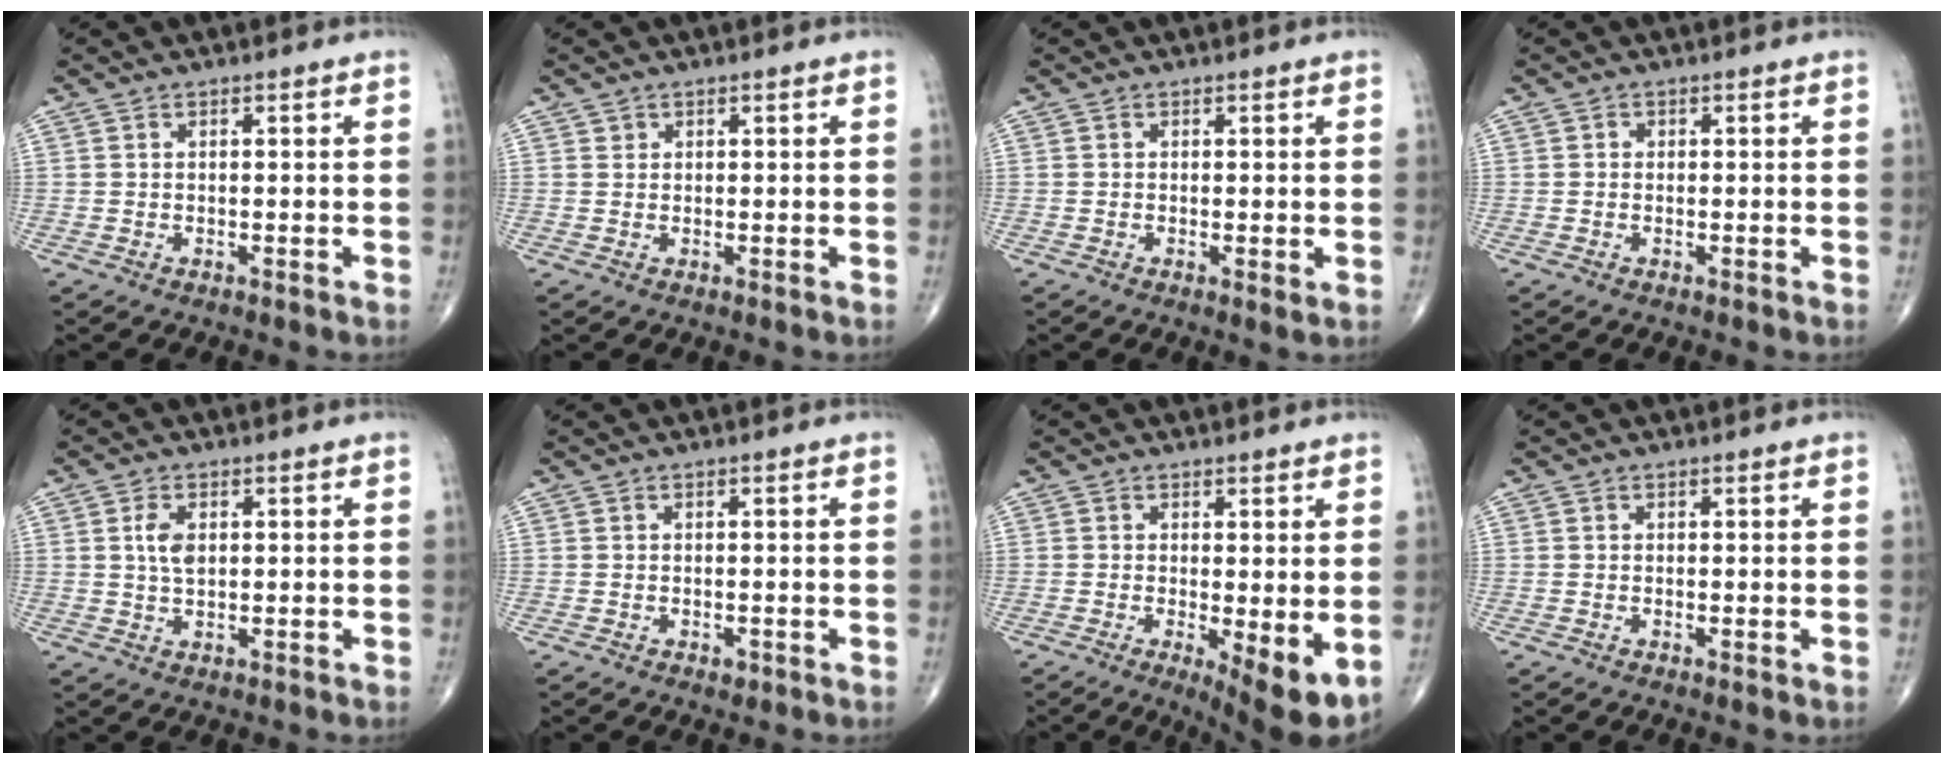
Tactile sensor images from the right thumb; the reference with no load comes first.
{"total": 0.8, "force": [0.4, 0.7, 0.0], "torque": [0.010, -0.001, 0.004]}
{"total": 1.3, "force": [0.0, 0.4, 1.2], "torque": [-0.022, -0.007, -0.003]}
{"total": 0.5, "force": [0.0, 0.5, 0.2], "torque": [0.002, 0.002, 0.000]}
{"total": 3.8, "force": [0.9, 2.2, 3.0], "torque": [-0.056, -0.002, 0.017]}
{"total": 1.2, "force": [-0.5, 0.7, 0.7], "torque": [-0.009, -0.001, -0.005]}
{"total": 8.0, "force": [-1.6, 2.4, 7.5], "torque": [-0.110, -0.023, -0.021]}
{"total": 0.5, "force": [0.0, 0.2, 0.5], "torque": [-0.011, -0.004, -0.003]}